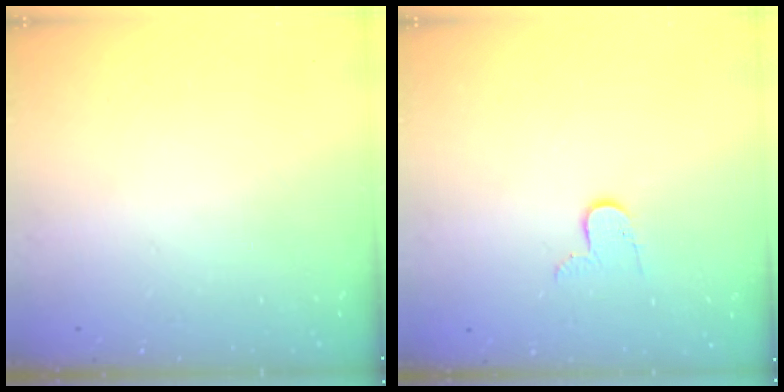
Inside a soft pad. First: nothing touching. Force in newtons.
{"total": 6.3, "press": 6.3, "slide": 0.5}